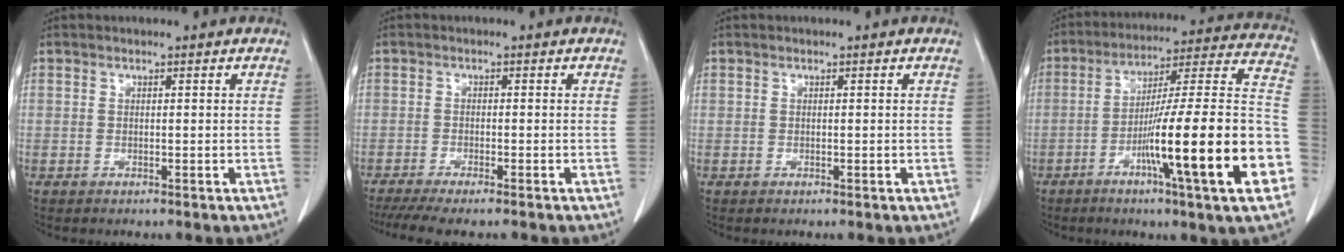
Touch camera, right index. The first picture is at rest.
{"total": 8.1, "force": [-6.7, 0.6, 4.4], "torque": [-0.060, -0.015, -0.107]}
{"total": 0.0}
{"total": 23.9, "force": [-7.8, 0.0, 22.6], "torque": [-0.279, -0.001, -0.125]}